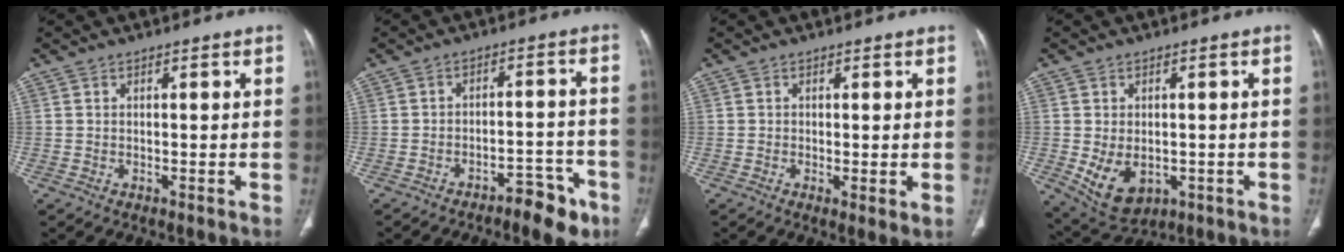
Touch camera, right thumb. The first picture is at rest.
{"total": 8.3, "force": [-5.5, 3.4, 5.2], "torque": [-0.047, 0.043, -0.075]}
{"total": 2.3, "force": [-0.3, 0.6, 2.2], "torque": [-0.041, -0.012, -0.008]}
{"total": 8.5, "force": [-1.8, 5.9, 5.9], "torque": [-0.088, -0.005, -0.008]}